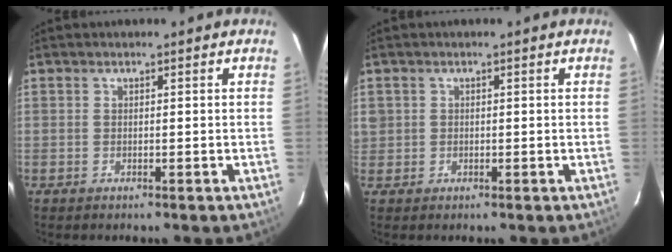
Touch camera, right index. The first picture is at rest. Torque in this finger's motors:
{"motor_torque": [0.18, 0.15, 0.00, 0.02]}